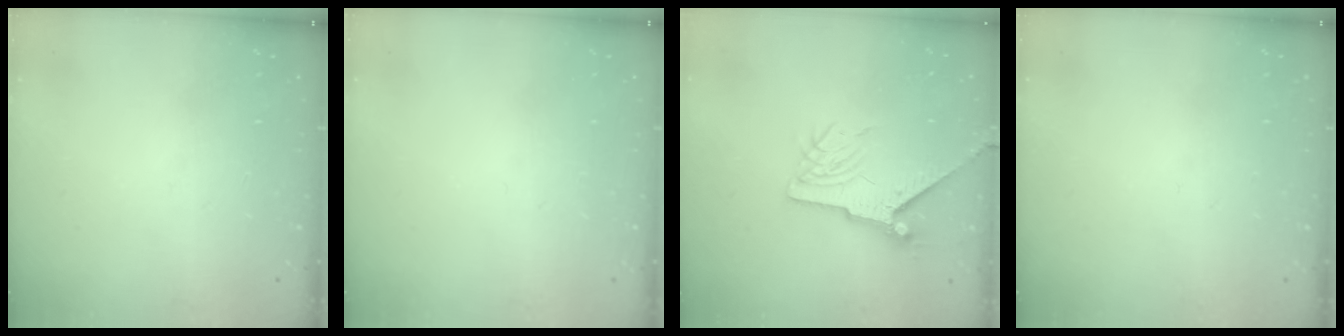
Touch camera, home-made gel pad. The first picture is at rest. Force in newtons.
{"total": 0.0}
{"total": 8.0, "press": 8.0, "slide": 0.1}
{"total": 0.0}